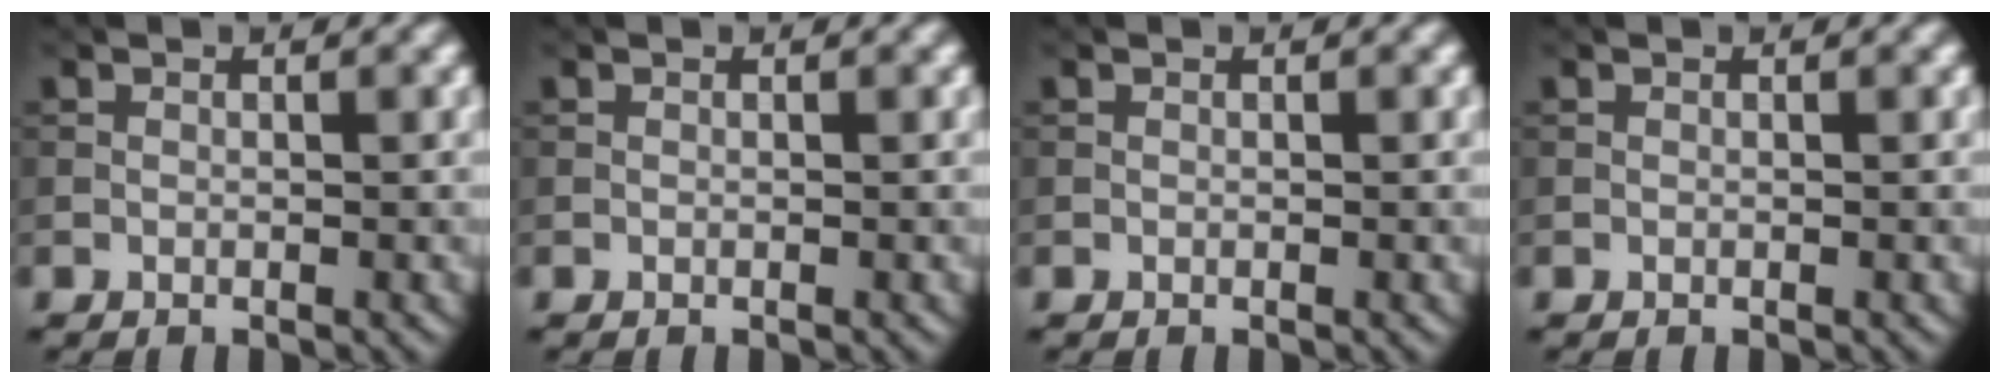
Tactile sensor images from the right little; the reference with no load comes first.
{"total": 0.0}
{"total": 0.0}
{"total": 0.0}